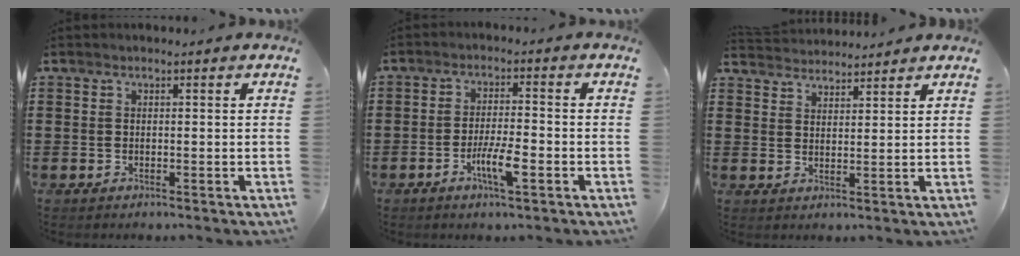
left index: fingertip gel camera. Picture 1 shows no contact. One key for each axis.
{"total": 5.4, "fx": -2.2, "fy": 1.1, "fz": 4.8, "tx": -0.091, "ty": -0.001, "tz": -0.041}
{"total": 3.4, "fx": 3.4, "fy": 0.2, "fz": -0.2, "tx": -0.009, "ty": -0.011, "tz": 0.064}